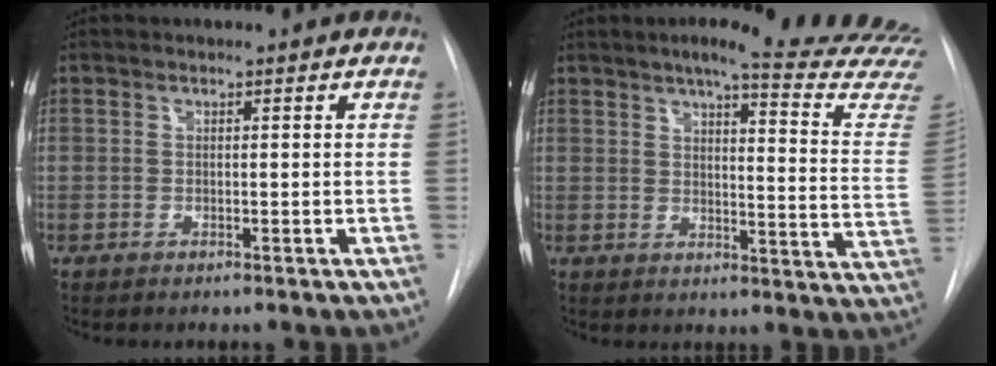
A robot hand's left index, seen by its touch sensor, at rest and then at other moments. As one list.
[{"total": 23.7, "force": [21.6, 0.7, 9.8], "torque": [-0.122, -0.115, 0.237]}]